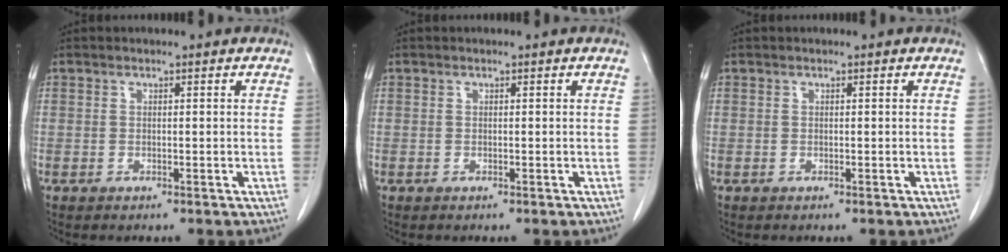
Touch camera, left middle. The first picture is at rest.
{"total": 0.0}
{"total": 0.0}